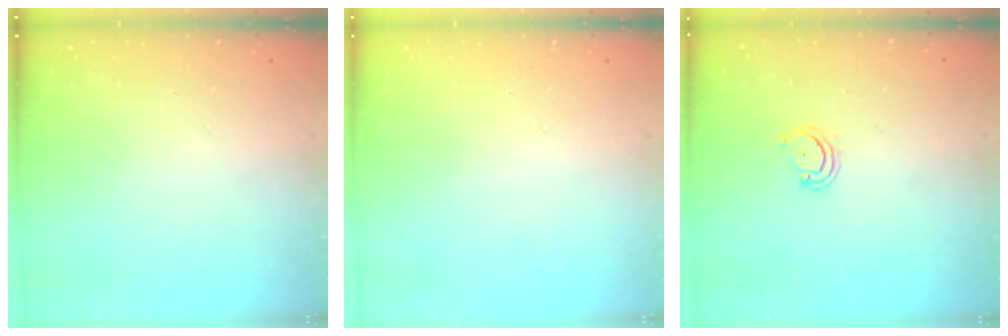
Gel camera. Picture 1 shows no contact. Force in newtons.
{"total": 0.0}
{"total": 3.7, "press": 3.7, "slide": 0.3}